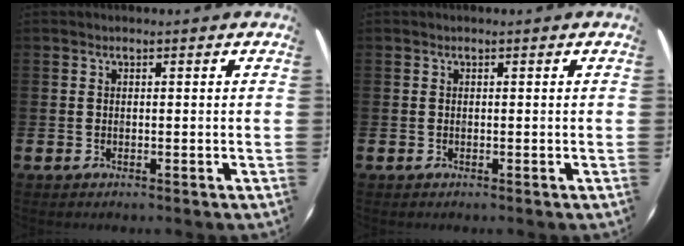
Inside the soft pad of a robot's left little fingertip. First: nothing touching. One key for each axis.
{"total": 0.0}